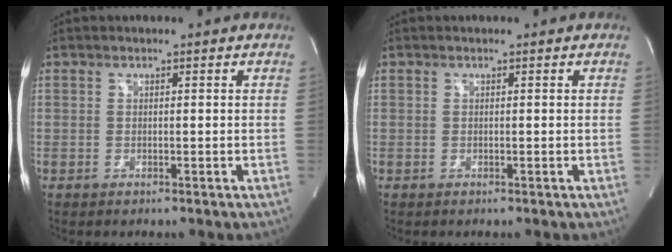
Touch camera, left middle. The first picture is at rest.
{"total": 0.0}